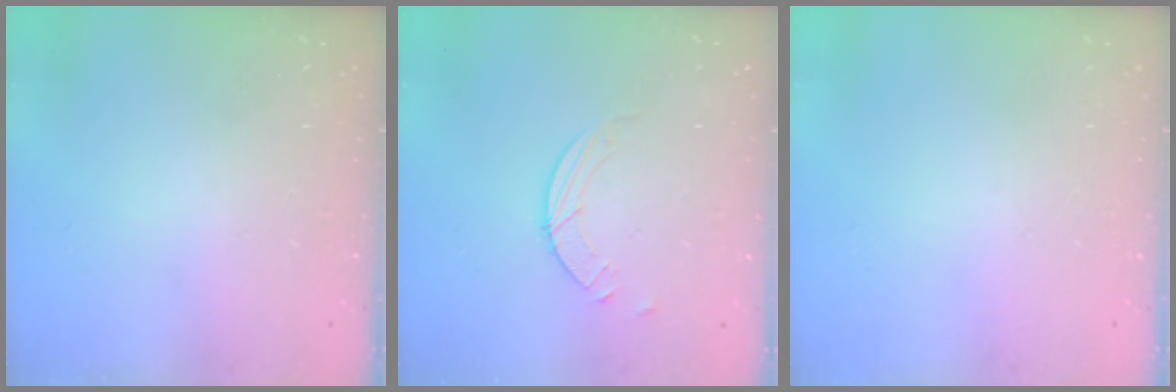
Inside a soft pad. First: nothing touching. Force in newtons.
{"total": 2.5, "press": 2.4, "slide": 0.2}
{"total": 0.0}